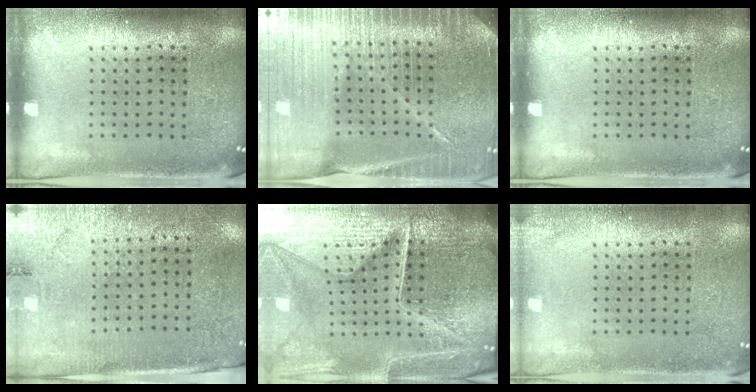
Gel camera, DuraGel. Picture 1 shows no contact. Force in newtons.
{"total": 4.9, "press": 4.5, "slide": 2.1}
{"total": 0.0}
{"total": 2.7, "press": 2.4, "slide": 1.3}
{"total": 6.8, "press": 6.0, "slide": 3.2}
{"total": 1.1, "press": 1.1, "slide": 0.1}